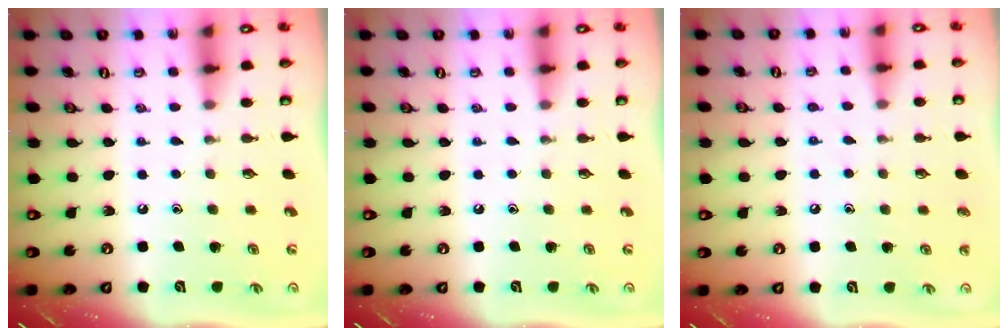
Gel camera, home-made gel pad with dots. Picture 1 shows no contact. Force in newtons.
{"total": 0.0}
{"total": 4.4, "press": 4.4, "slide": 0.4}